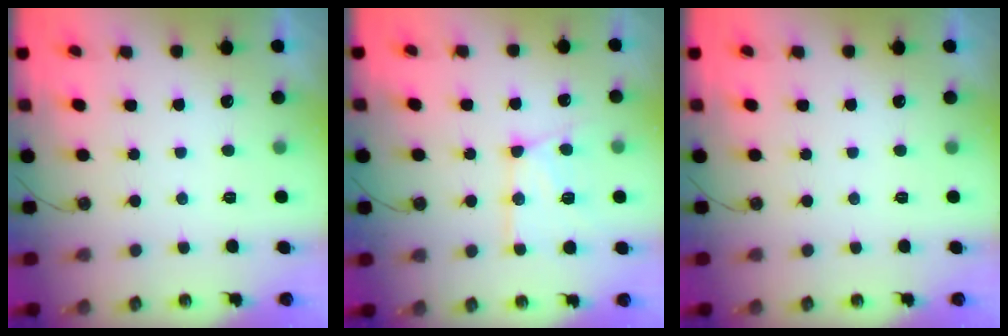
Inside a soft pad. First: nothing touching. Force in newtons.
{"total": 13.7, "press": 13.6, "slide": 1.5}
{"total": 0.0}